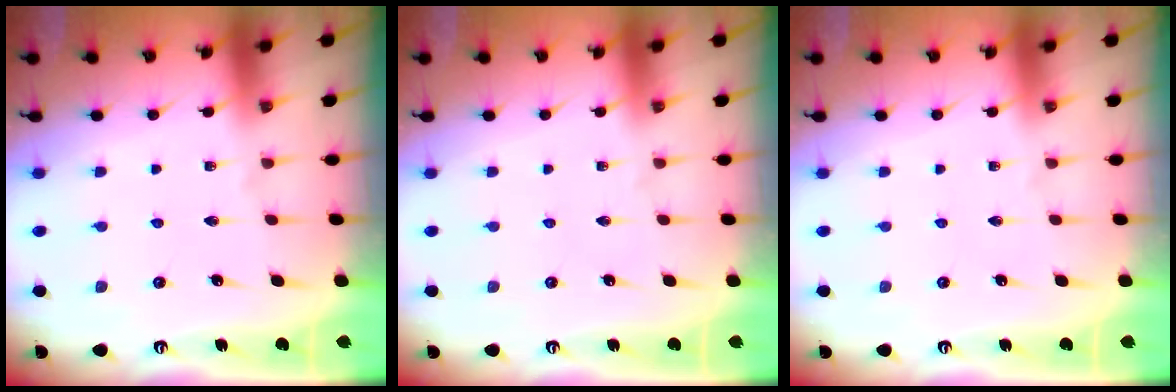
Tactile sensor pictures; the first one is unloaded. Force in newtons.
{"total": 0.0}
{"total": 0.0}